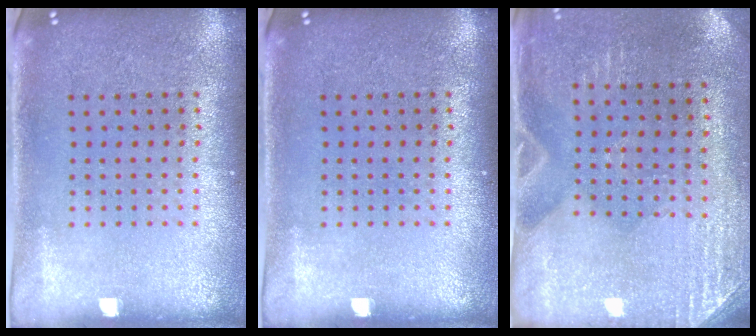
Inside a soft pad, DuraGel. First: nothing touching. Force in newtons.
{"total": 0.0}
{"total": 2.8, "press": 2.6, "slide": 1.2}